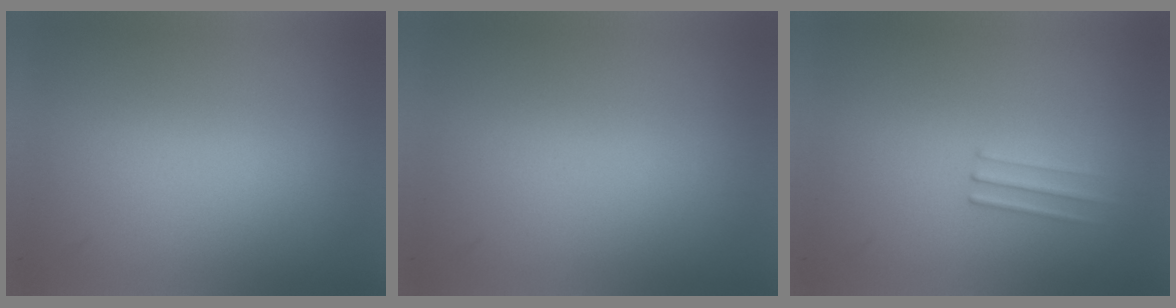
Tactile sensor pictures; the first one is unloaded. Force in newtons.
{"total": 0.0}
{"total": 1.1}